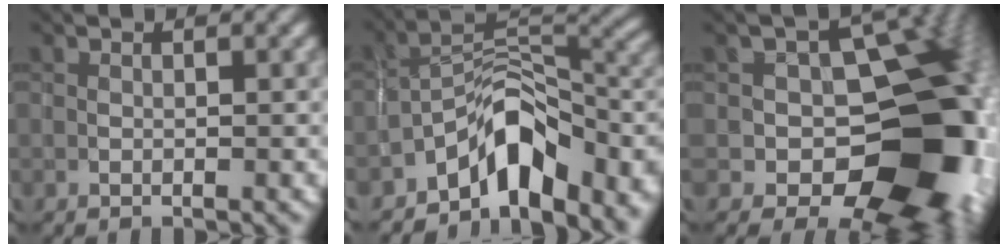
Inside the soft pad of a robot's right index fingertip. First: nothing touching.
{"total": 10.1, "force": [-6.3, 4.8, 6.2], "torque": [-0.061, 0.012, -0.117]}
{"total": 16.6, "force": [-3.4, 11.3, 11.7], "torque": [-0.094, 0.035, -0.060]}